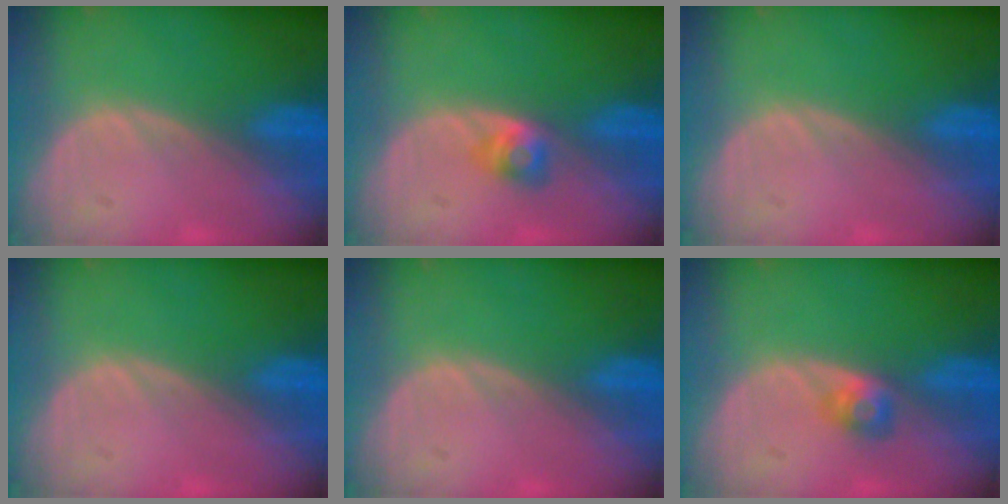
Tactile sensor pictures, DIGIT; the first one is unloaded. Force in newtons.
{"total": 2.7, "press": 2.4, "slide": 1.1}
{"total": 0.0}
{"total": 0.0}
{"total": 0.0}
{"total": 2.4, "press": 2.2, "slide": 1.0}